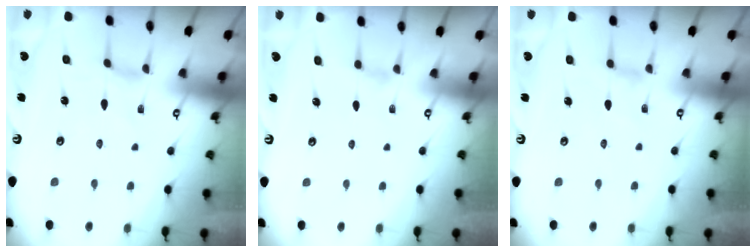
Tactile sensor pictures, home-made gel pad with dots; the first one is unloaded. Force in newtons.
{"total": 1.7, "press": 1.6, "slide": 0.4}
{"total": 1.3, "press": 1.3, "slide": 0.4}